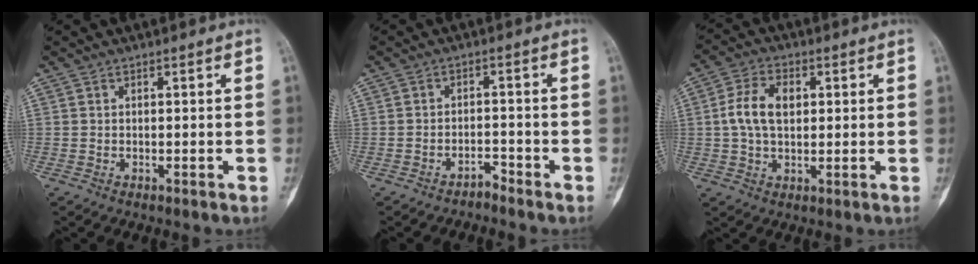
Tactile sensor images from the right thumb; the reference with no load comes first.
{"total": 2.1, "force": [-2.1, 0.6, 0.0], "torque": [0.008, 0.017, -0.033]}
{"total": 7.8, "force": [1.1, 5.0, 5.9], "torque": [-0.104, 0.016, 0.017]}